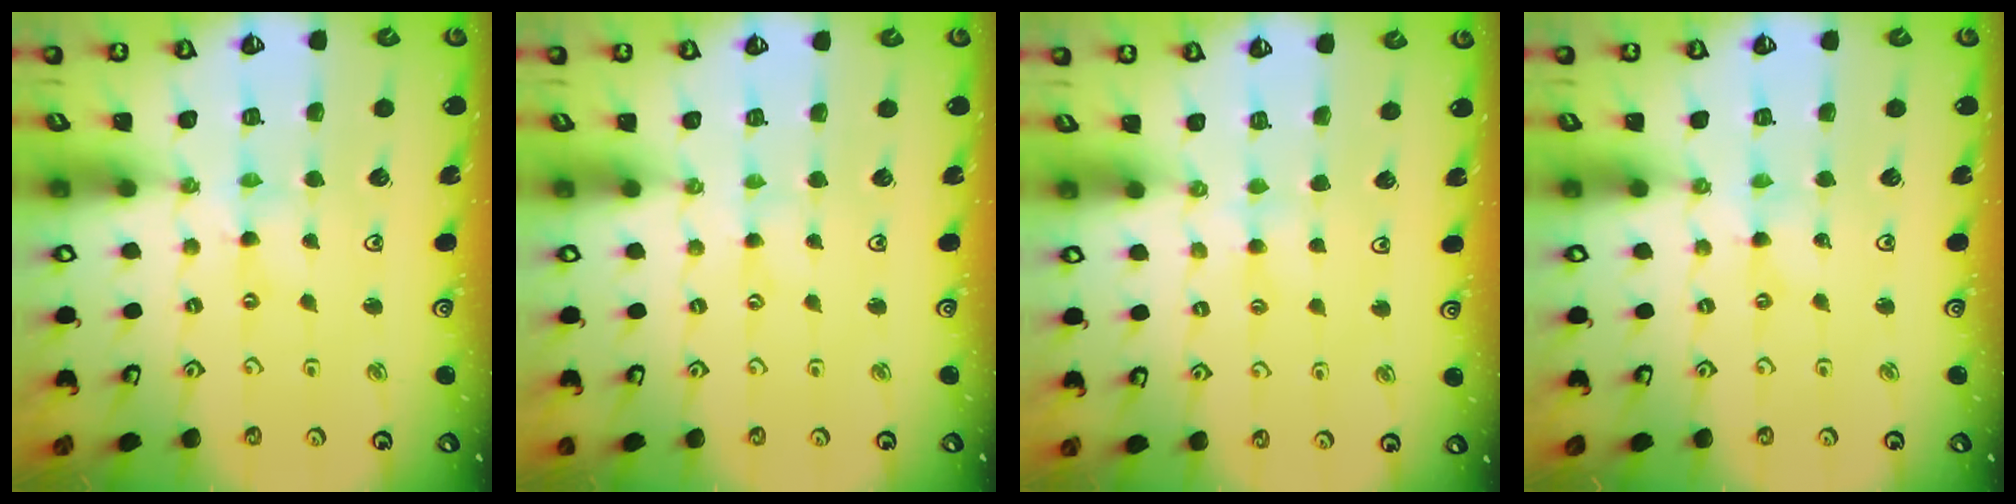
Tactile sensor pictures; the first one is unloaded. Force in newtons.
{"total": 0.0}
{"total": 2.8, "press": 2.7, "slide": 0.5}
{"total": 0.0}